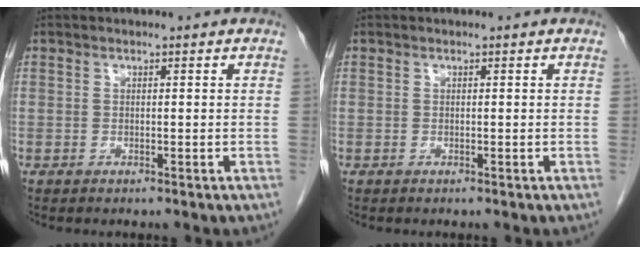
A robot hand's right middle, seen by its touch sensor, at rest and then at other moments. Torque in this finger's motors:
{"motor_torque": [-0.15, -0.06, -0.01, -0.01]}